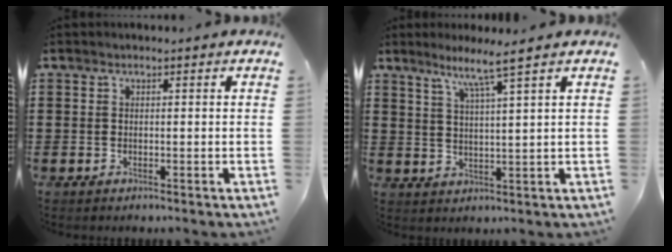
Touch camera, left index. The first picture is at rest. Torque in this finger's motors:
{"motor_torque": [0.56, -0.34, 0.28, 0.12]}